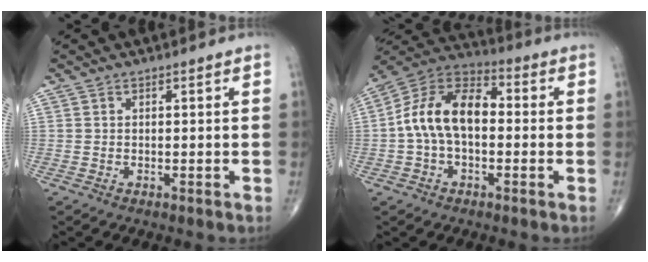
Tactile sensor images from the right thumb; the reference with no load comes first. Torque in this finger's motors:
{"motor_torque": [0.18, 0.17, 0.32, -0.13, 0.21]}